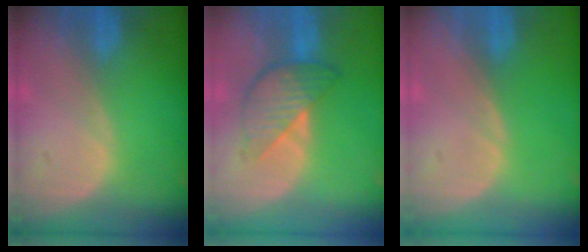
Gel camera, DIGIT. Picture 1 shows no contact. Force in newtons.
{"total": 6.0, "press": 6.0, "slide": 0.4}
{"total": 0.0}